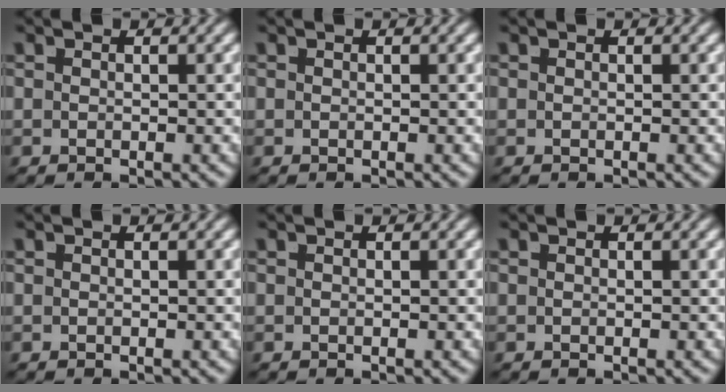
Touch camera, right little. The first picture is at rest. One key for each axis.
{"total": 0.0}
{"total": 0.0}
{"total": 0.0}
{"total": 0.0}
{"total": 0.0}